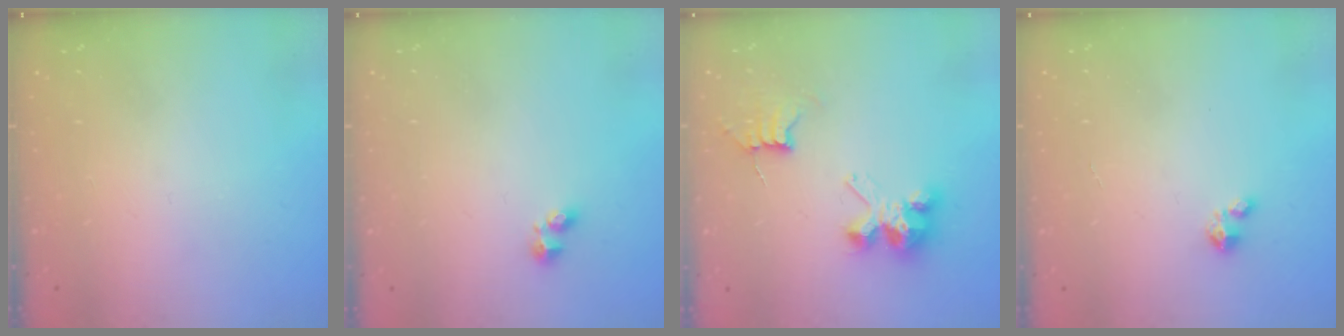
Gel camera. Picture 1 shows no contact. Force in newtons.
{"total": 2.2, "press": 2.2, "slide": 0.5}
{"total": 7.5, "press": 7.5, "slide": 0.6}
{"total": 2.0, "press": 2.0, "slide": 0.1}